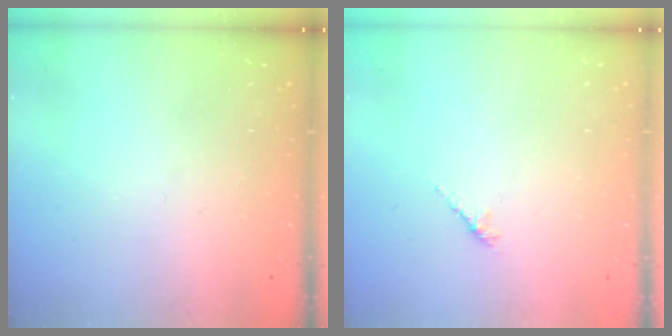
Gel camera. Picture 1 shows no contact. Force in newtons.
{"total": 2.6, "press": 2.4, "slide": 0.7}